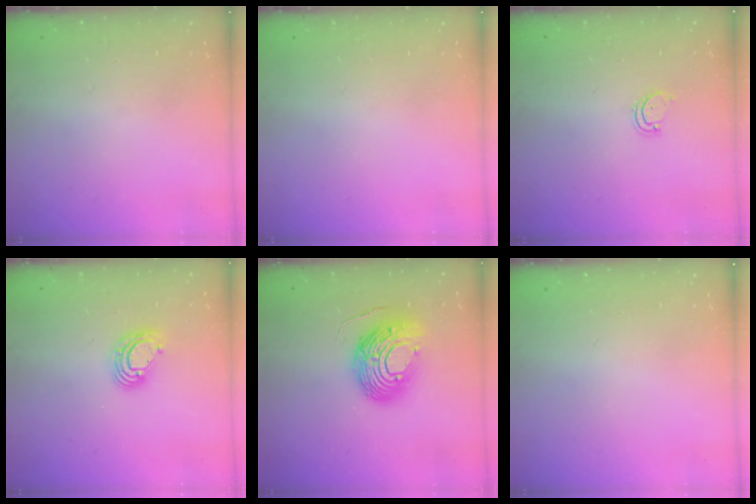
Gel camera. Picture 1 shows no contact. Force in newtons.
{"total": 0.0}
{"total": 2.3, "press": 2.3, "slide": 0.1}
{"total": 8.7, "press": 8.6, "slide": 1.4}
{"total": 14.7, "press": 14.6, "slide": 1.4}
{"total": 0.0}